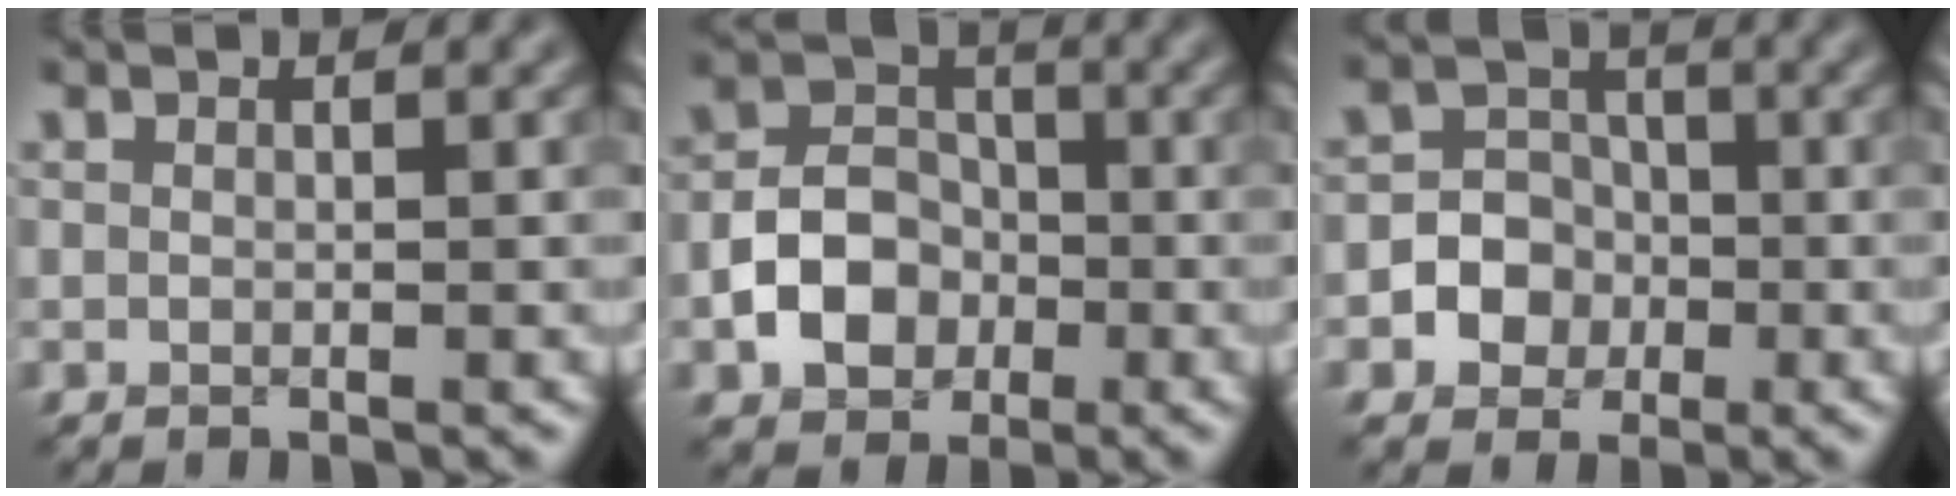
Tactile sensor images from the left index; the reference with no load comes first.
{"total": 5.1, "force": [-1.9, 3.9, 2.7], "torque": [-0.046, 0.003, -0.039]}
{"total": 4.6, "force": [-1.6, 4.2, 1.2], "torque": [0.000, 0.014, -0.047]}